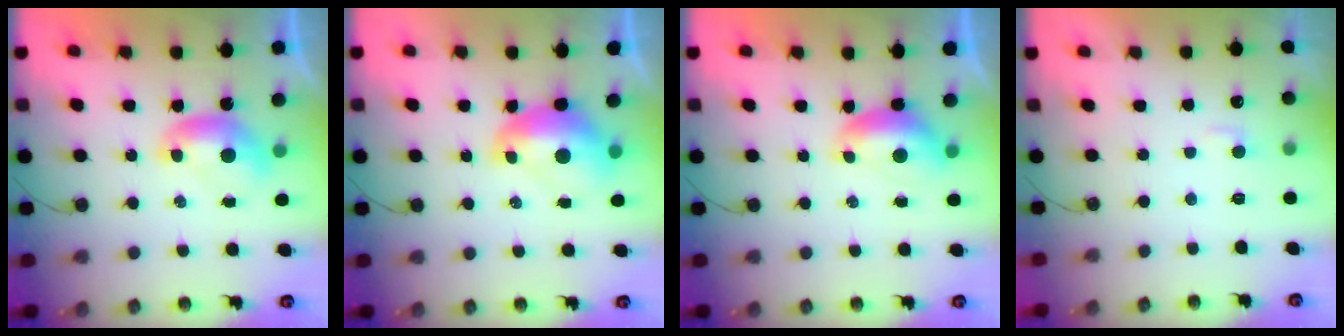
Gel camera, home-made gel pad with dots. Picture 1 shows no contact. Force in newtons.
{"total": 2.8, "press": 2.7, "slide": 0.7}
{"total": 0.9, "press": 0.6, "slide": 0.6}
{"total": 2.8, "press": 2.7, "slide": 0.4}